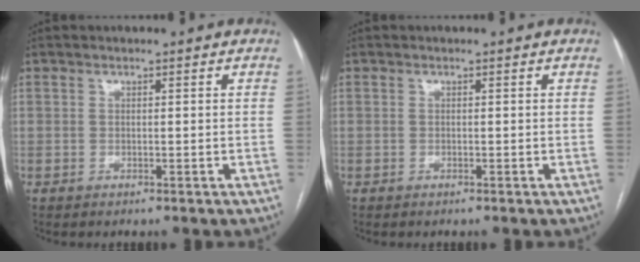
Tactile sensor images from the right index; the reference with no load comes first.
{"total": 0.0}